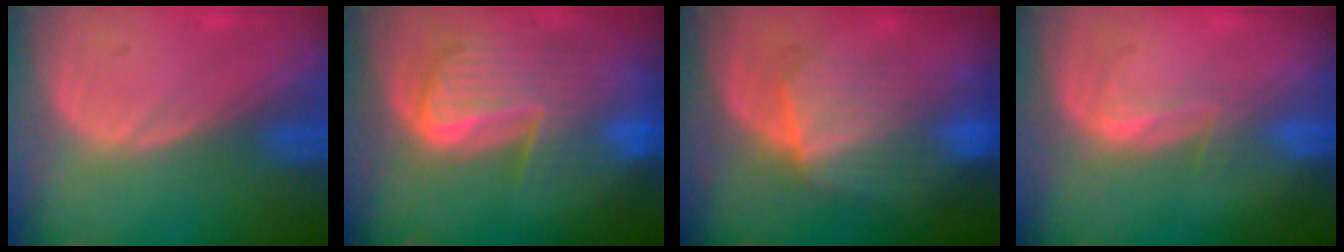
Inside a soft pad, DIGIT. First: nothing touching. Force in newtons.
{"total": 9.9, "press": 8.6, "slide": 5.0}
{"total": 7.3, "press": 7.3, "slide": 0.2}
{"total": 2.6, "press": 2.0, "slide": 1.6}